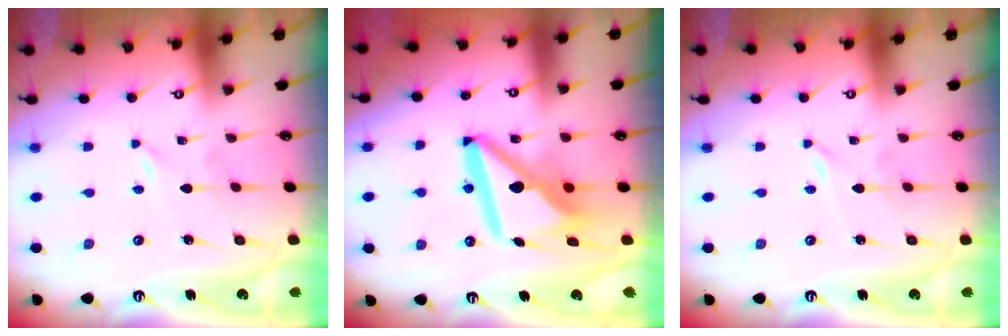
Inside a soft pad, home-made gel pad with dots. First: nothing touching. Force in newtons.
{"total": 14.3, "press": 14.2, "slide": 1.5}
{"total": 0.0}